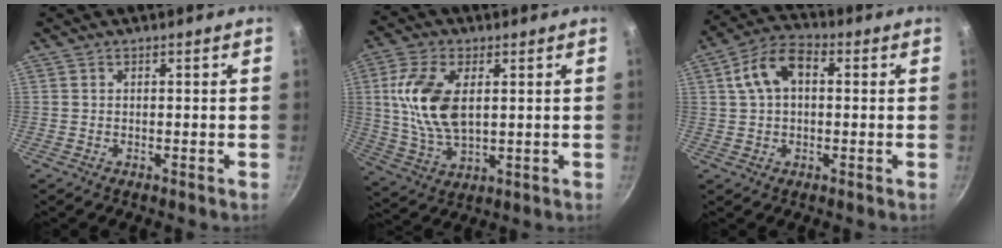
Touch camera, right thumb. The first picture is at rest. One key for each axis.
{"total": 13.3, "fx": 2.4, "fy": 7.2, "fz": 10.9, "tx": -0.212, "ty": -0.008, "tz": 0.050}
{"total": 9.6, "fx": 1.8, "fy": 6.1, "fz": 7.2, "tx": -0.121, "ty": 0.028, "tz": 0.020}